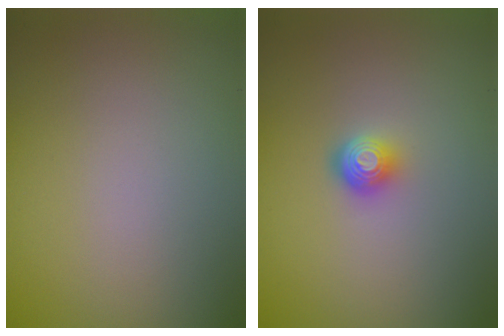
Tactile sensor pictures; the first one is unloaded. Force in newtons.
{"total": 2.1, "press": 1.5, "slide": 1.5}